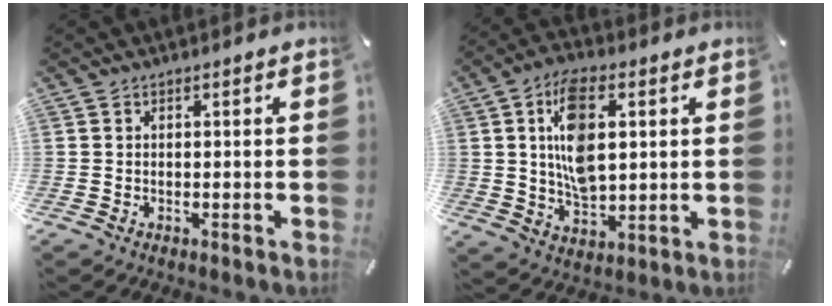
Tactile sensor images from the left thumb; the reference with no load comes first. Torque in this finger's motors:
{"motor_torque": [0.60, 0.72, 0.85, 0.25, 0.22]}